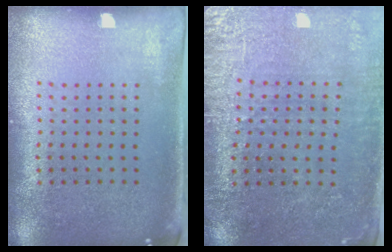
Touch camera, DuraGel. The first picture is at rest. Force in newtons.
{"total": 3.0, "press": 2.8, "slide": 0.8}